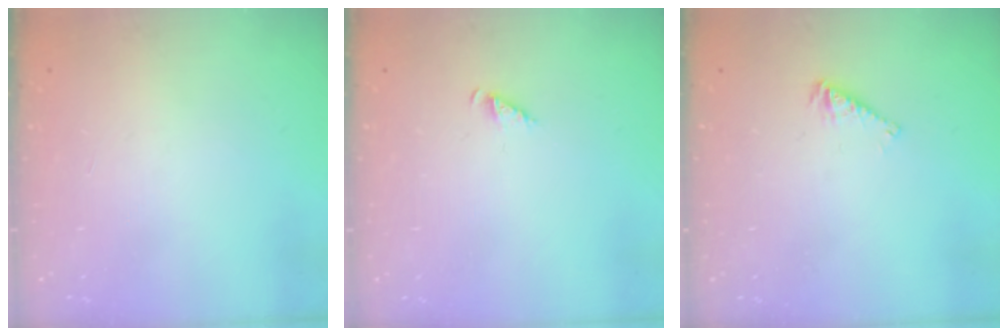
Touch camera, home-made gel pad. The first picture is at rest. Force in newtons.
{"total": 2.0, "press": 1.9, "slide": 0.3}
{"total": 2.5, "press": 2.5, "slide": 0.5}